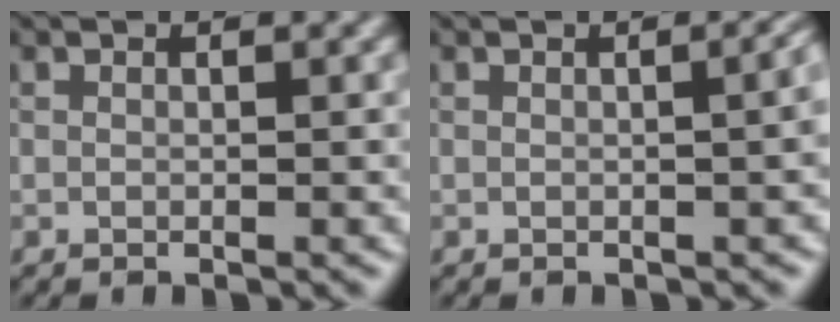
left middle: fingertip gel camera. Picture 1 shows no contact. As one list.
[{"total": 4.1, "force": [0.1, 1.9, 3.6], "torque": [-0.014, 0.013, 0.002]}]